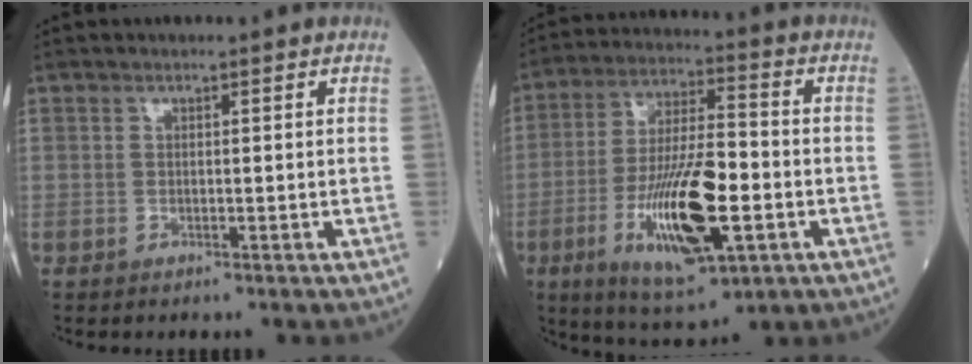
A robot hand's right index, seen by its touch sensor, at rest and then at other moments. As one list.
[{"total": 16.1, "force": [-4.8, 3.9, 14.8], "torque": [-0.282, -0.013, -0.077]}]